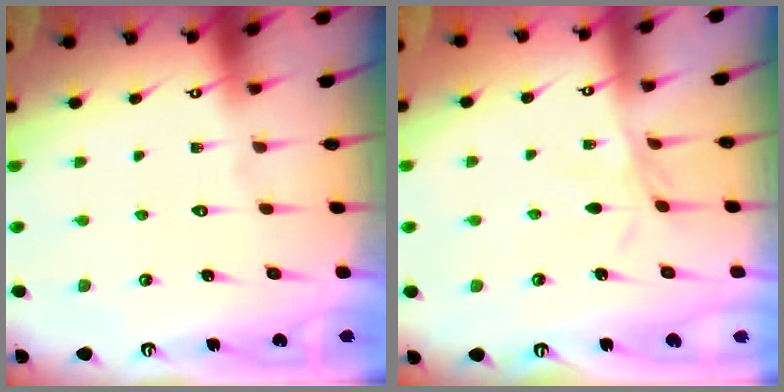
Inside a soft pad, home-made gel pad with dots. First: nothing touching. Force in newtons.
{"total": 2.6, "press": 2.6, "slide": 0.4}